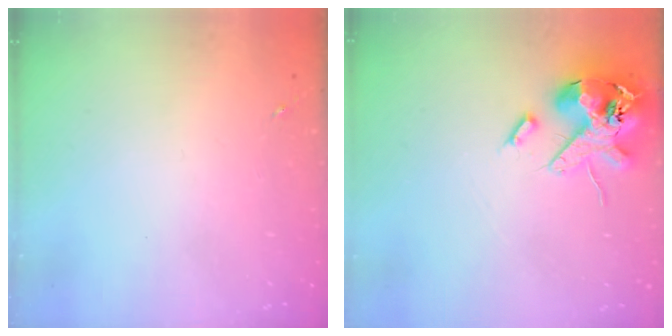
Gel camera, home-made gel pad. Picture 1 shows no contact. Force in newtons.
{"total": 15.7, "press": 15.5, "slide": 2.7}